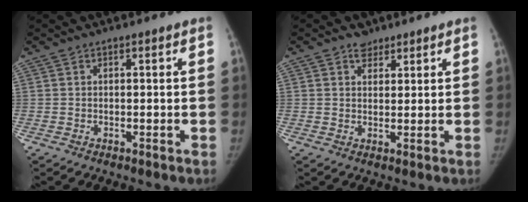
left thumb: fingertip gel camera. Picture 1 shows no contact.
{"total": 2.7, "force": [1.9, 1.9, 0.5], "torque": [0.009, -0.011, 0.028]}